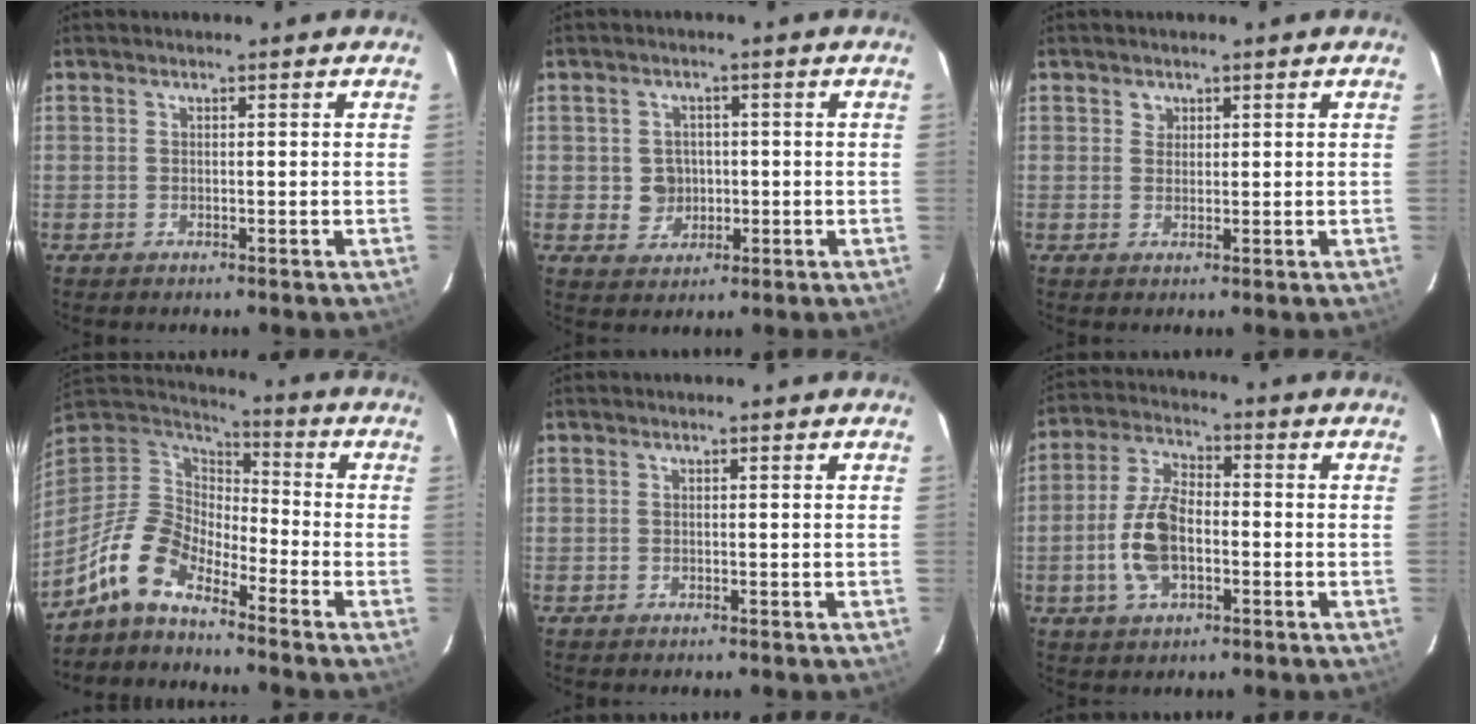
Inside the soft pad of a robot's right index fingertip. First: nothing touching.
{"total": 4.3, "force": [-0.2, 4.2, 1.1], "torque": [-0.025, 0.011, 0.007]}
{"total": 1.5, "force": [0.8, 1.3, 0.0], "torque": [0.007, 0.007, 0.012]}
{"total": 10.9, "force": [-7.9, 4.7, 5.9], "torque": [-0.126, 0.018, -0.171]}
{"total": 0.0}
{"total": 10.2, "force": [-2.4, 5.4, 8.4], "torque": [-0.178, 0.009, -0.044]}